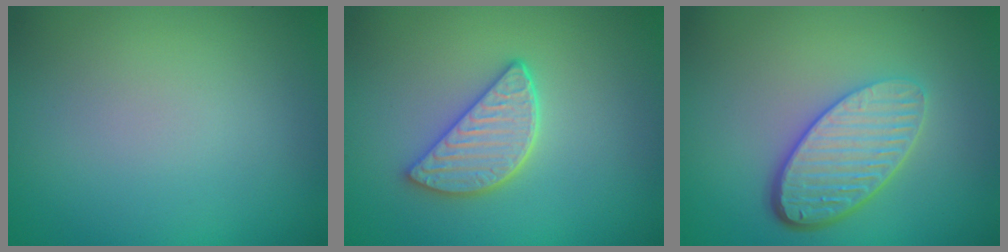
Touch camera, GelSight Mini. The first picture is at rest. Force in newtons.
{"total": 3.9, "press": 3.3, "slide": 2.1}
{"total": 5.2, "press": 3.7, "slide": 3.7}